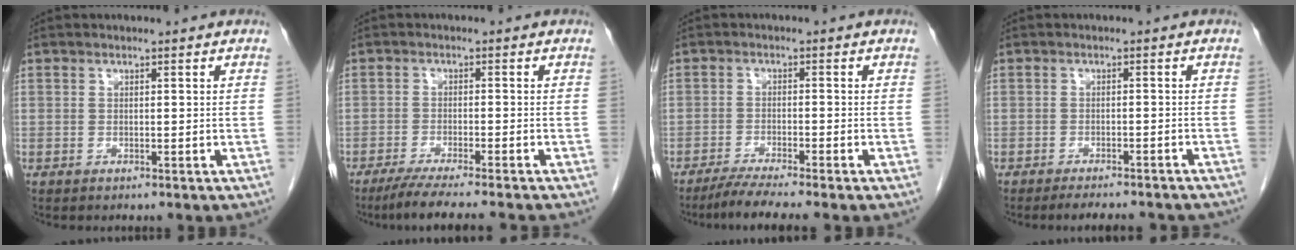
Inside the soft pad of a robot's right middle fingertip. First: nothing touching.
{"total": 9.7, "force": [-8.3, -0.5, 5.1], "torque": [-0.060, -0.027, -0.129]}
{"total": 5.4, "force": [-4.4, -0.9, 2.8], "torque": [-0.049, -0.018, -0.079]}
{"total": 9.2, "force": [-8.5, 1.1, 3.5], "torque": [-0.040, -0.008, -0.102]}